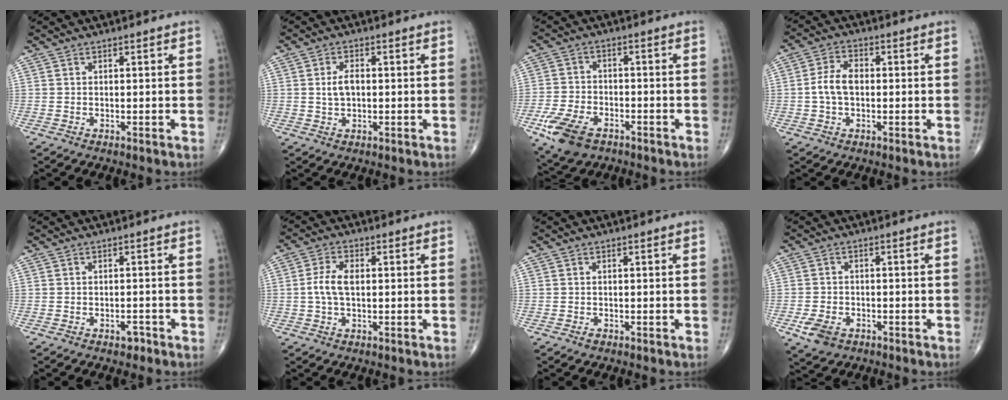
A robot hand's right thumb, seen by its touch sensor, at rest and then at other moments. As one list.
[{"total": 3.5, "force": [0.1, 2.0, 2.8], "torque": [-0.051, 0.004, 0.002]}, {"total": 9.9, "force": [-5.3, 5.7, 6.2], "torque": [-0.123, 0.011, -0.093]}, {"total": 5.6, "force": [-0.3, 3.5, 4.3], "torque": [-0.086, 0.017, -0.013]}, {"total": 1.5, "force": [-1.0, 0.8, 0.7], "torque": [-0.007, 0.005, -0.016]}, {"total": 4.8, "force": [0.1, 2.5, 4.1], "torque": [-0.095, 0.010, -0.003]}, {"total": 0.6, "force": [-0.4, 0.3, 0.3], "torque": [-0.004, 0.000, -0.008]}, {"total": 4.9, "force": [-2.4, 3.3, 2.8], "torque": [-0.056, 0.005, -0.038]}]